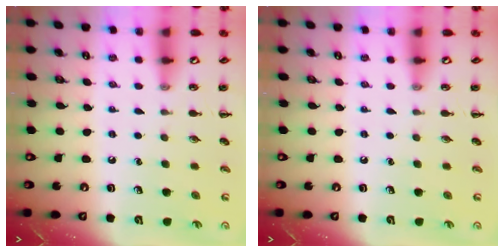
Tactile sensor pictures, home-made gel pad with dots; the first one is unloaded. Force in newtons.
{"total": 0.0}